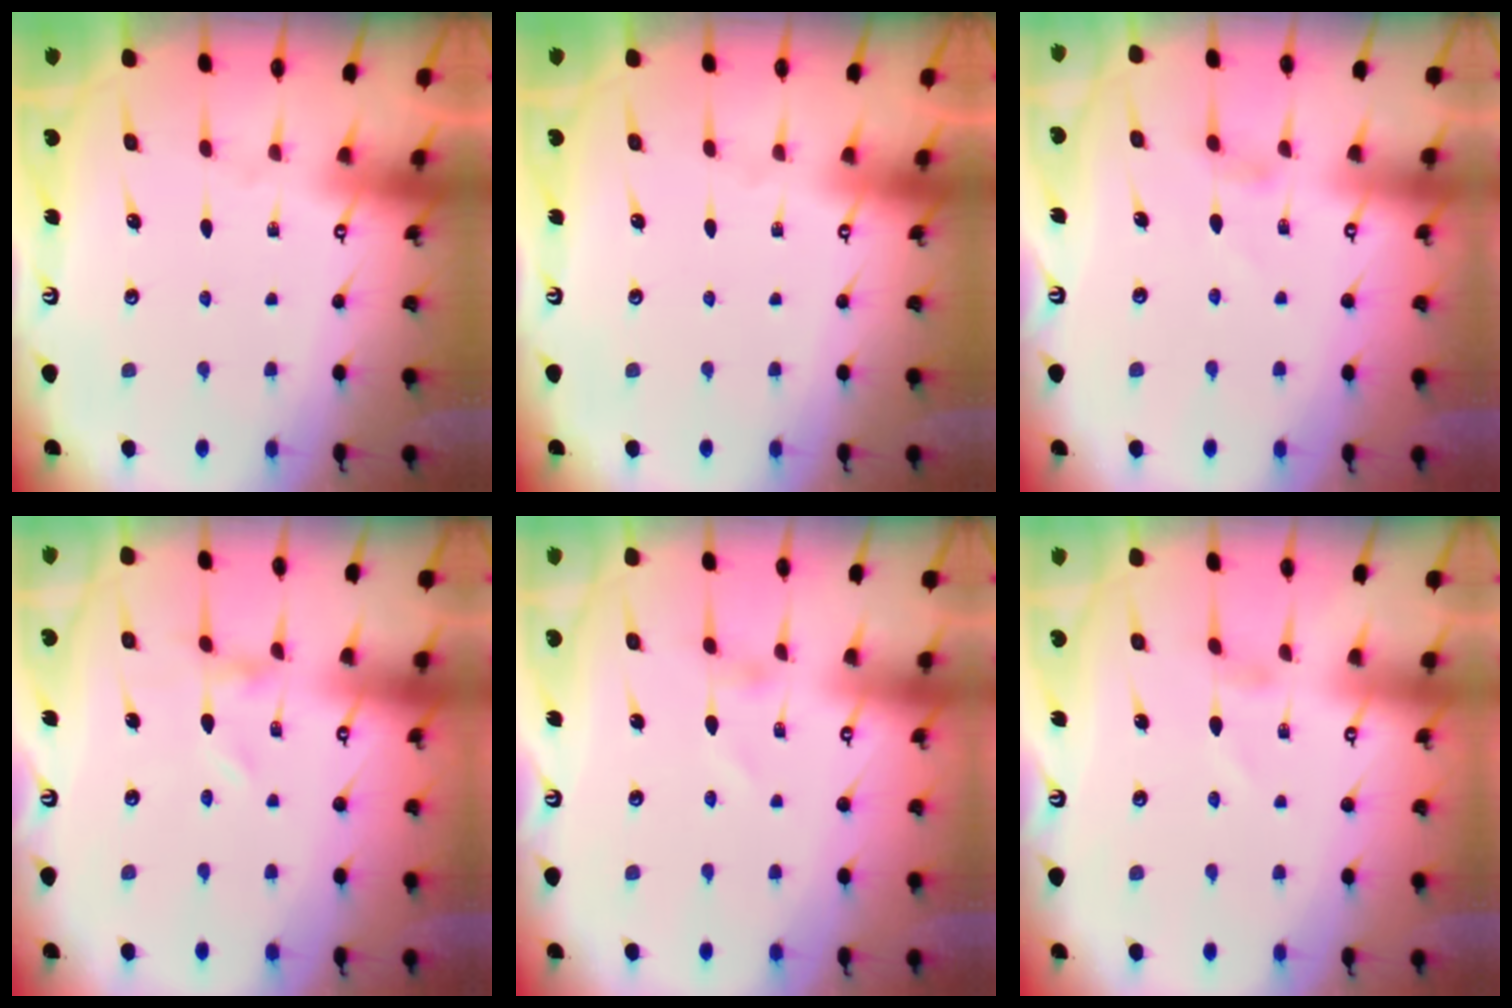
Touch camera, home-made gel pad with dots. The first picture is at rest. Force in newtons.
{"total": 0.0}
{"total": 1.0, "press": 1.0, "slide": 0.3}
{"total": 0.0}
{"total": 0.0}
{"total": 1.0, "press": 1.0, "slide": 0.1}